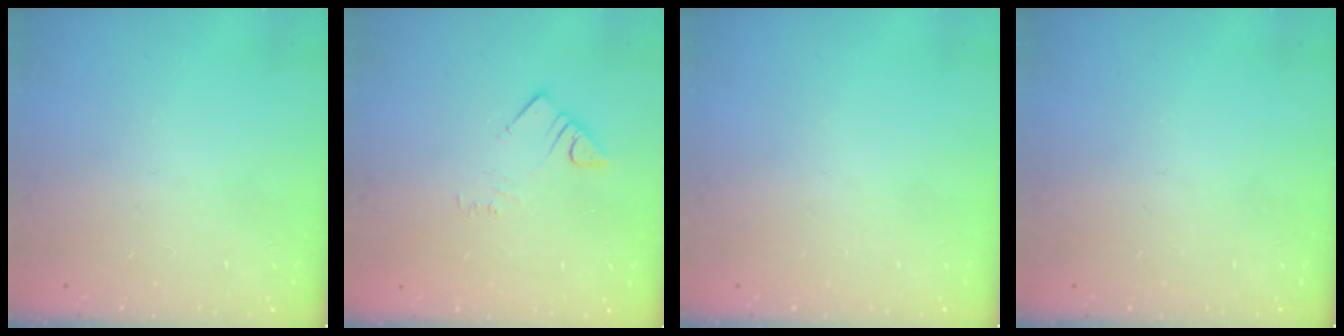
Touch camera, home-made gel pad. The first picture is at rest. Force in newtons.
{"total": 2.8, "press": 2.8, "slide": 0.2}
{"total": 0.0}
{"total": 0.0}